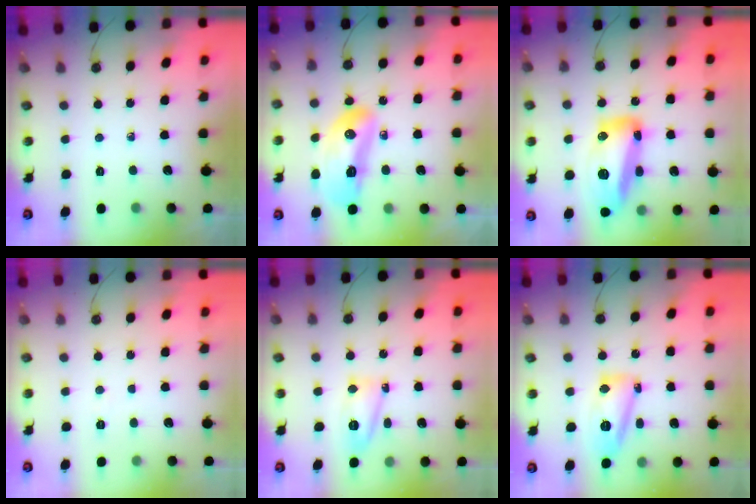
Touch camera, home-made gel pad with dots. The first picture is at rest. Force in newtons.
{"total": 15.3, "press": 15.2, "slide": 1.8}
{"total": 18.3, "press": 18.3, "slide": 1.5}
{"total": 17.6, "press": 5.1, "slide": 16.9}
{"total": 11.4, "press": 11.3, "slide": 1.0}
{"total": 14.1, "press": 14.0, "slide": 1.4}